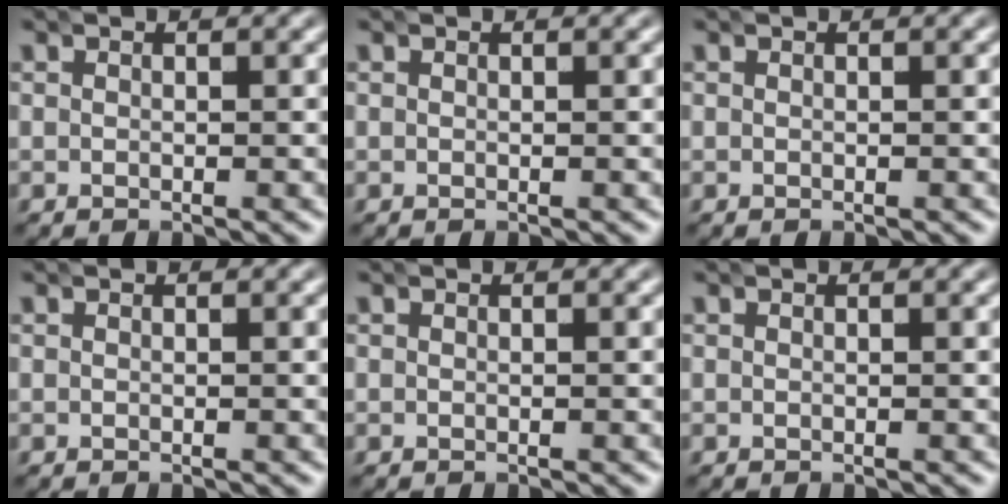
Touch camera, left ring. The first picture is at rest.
{"total": 0.0}
{"total": 0.0}
{"total": 0.0}
{"total": 0.0}
{"total": 0.0}